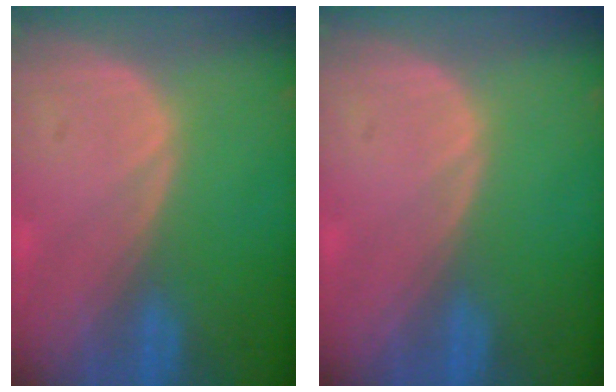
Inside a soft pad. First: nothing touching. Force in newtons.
{"total": 0.0}